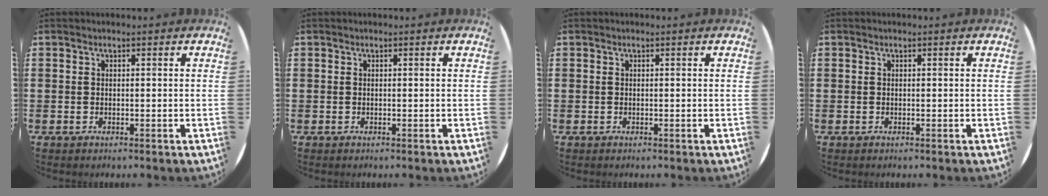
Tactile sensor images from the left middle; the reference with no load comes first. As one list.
[{"total": 0.0}, {"total": 0.0}, {"total": 0.0}]